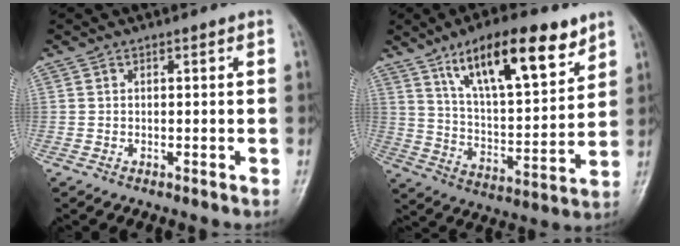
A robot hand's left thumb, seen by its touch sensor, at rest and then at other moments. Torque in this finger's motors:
{"motor_torque": [1.89, 1.90, 1.58, -1.19, 0.43]}